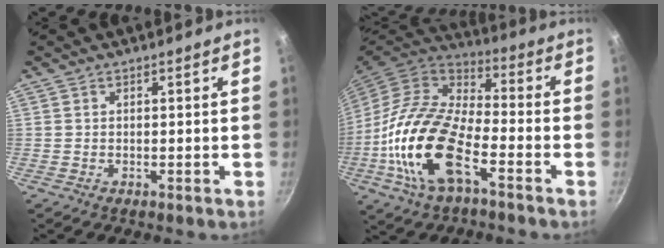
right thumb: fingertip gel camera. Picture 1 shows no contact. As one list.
[{"total": 20.0, "force": [-7.3, 9.2, 16.2], "torque": [-0.323, 0.041, -0.141]}]